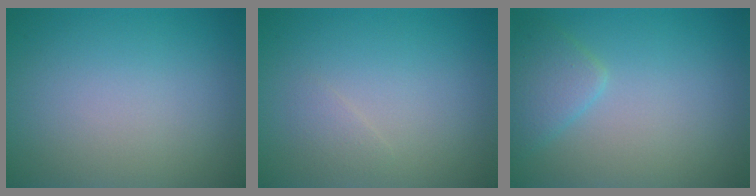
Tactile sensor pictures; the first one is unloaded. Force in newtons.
{"total": 0.8, "press": 0.8, "slide": 0.0}
{"total": 2.4, "press": 2.4, "slide": 0.1}